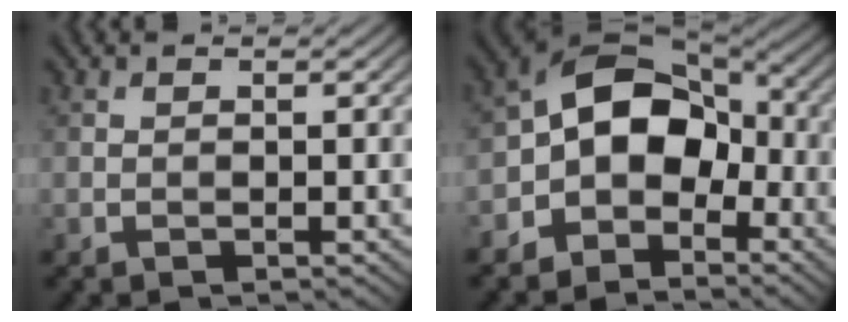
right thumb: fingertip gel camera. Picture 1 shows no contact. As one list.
[{"total": 8.9, "force": [-3.0, 6.3, 5.6], "torque": [-0.081, 0.012, -0.077]}]